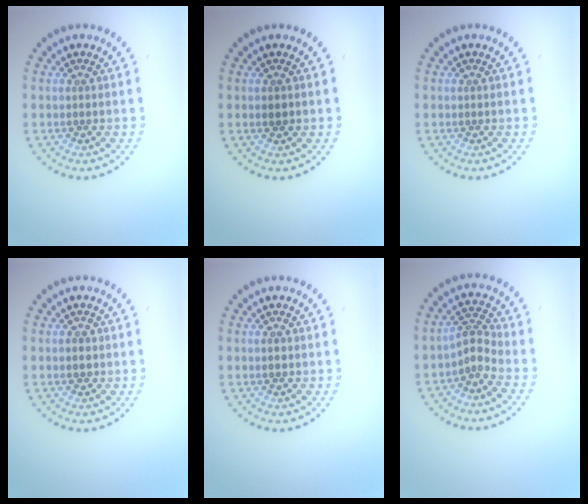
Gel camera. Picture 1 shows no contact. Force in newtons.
{"total": 0.9, "press": 0.9, "slide": 0.0}
{"total": 0.0}
{"total": 1.1, "press": 1.0, "slide": 0.5}
{"total": 1.0, "press": 1.0, "slide": 0.0}
{"total": 2.3, "press": 1.6, "slide": 1.7}